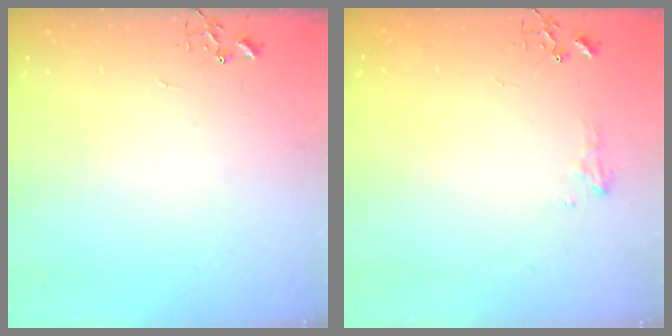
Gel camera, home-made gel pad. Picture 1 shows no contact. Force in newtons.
{"total": 7.6, "press": 7.6, "slide": 0.8}